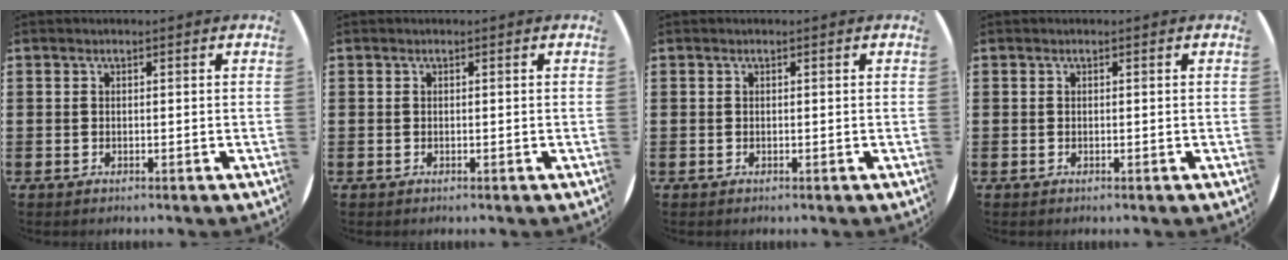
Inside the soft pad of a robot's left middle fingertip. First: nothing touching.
{"total": 0.0}
{"total": 0.0}
{"total": 0.0}